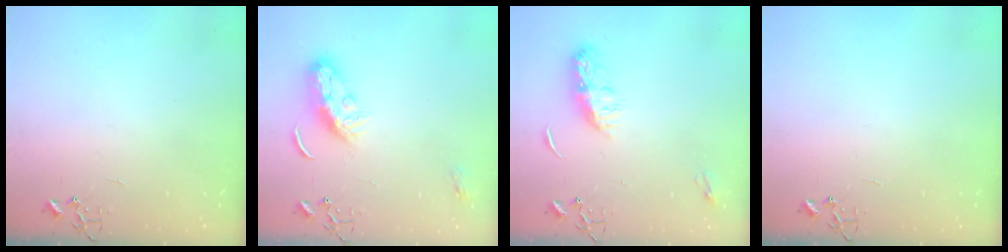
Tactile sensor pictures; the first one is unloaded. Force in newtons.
{"total": 8.8, "press": 8.8, "slide": 0.5}
{"total": 8.3, "press": 8.3, "slide": 0.4}
{"total": 0.0}